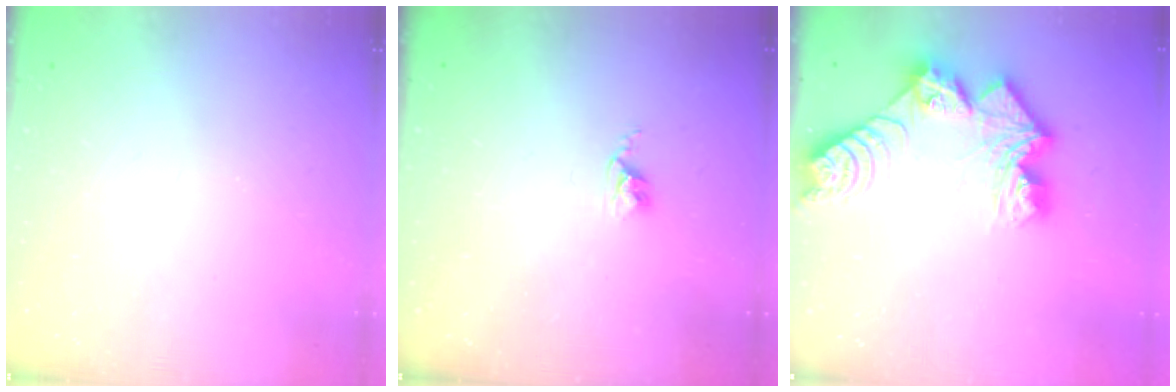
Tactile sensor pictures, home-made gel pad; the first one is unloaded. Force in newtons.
{"total": 2.4, "press": 2.4, "slide": 0.3}
{"total": 13.7, "press": 13.6, "slide": 1.2}